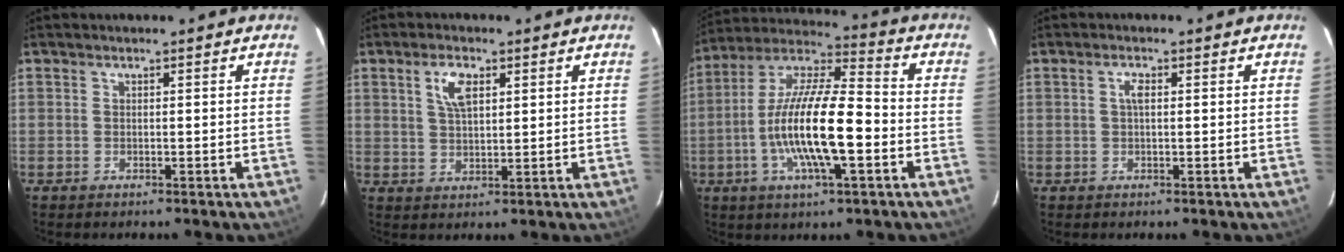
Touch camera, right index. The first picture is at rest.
{"total": 5.2, "force": [2.2, 2.4, 4.1], "torque": [-0.075, 0.009, 0.043]}
{"total": 17.6, "force": [-4.1, 4.3, 16.6], "torque": [-0.315, -0.007, -0.082]}
{"total": 1.7, "force": [0.3, 0.6, 1.6], "torque": [-0.031, 0.005, 0.003]}